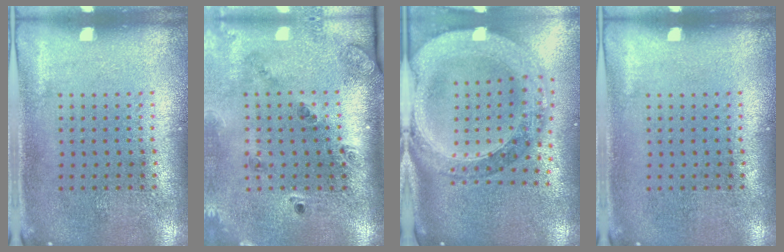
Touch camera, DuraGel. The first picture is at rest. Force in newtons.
{"total": 1.8, "press": 1.6, "slide": 0.8}
{"total": 2.5, "press": 2.2, "slide": 1.2}
{"total": 0.0}